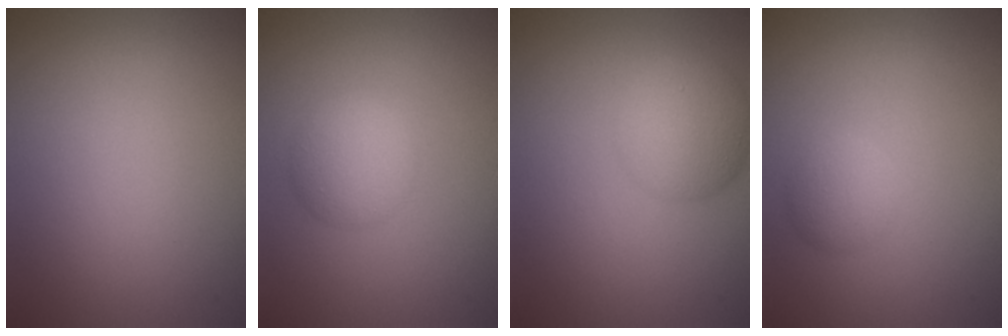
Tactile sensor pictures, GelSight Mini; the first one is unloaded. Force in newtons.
{"total": 3.1, "press": 3.1, "slide": 0.1}
{"total": 4.0, "press": 4.0, "slide": 0.1}
{"total": 2.1, "press": 2.1, "slide": 0.1}